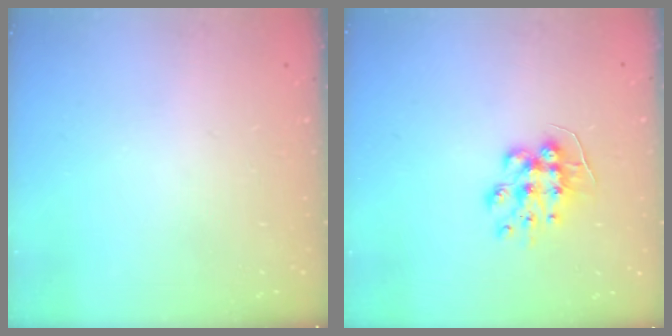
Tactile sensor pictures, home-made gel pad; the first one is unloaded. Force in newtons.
{"total": 9.0, "press": 9.0, "slide": 0.4}